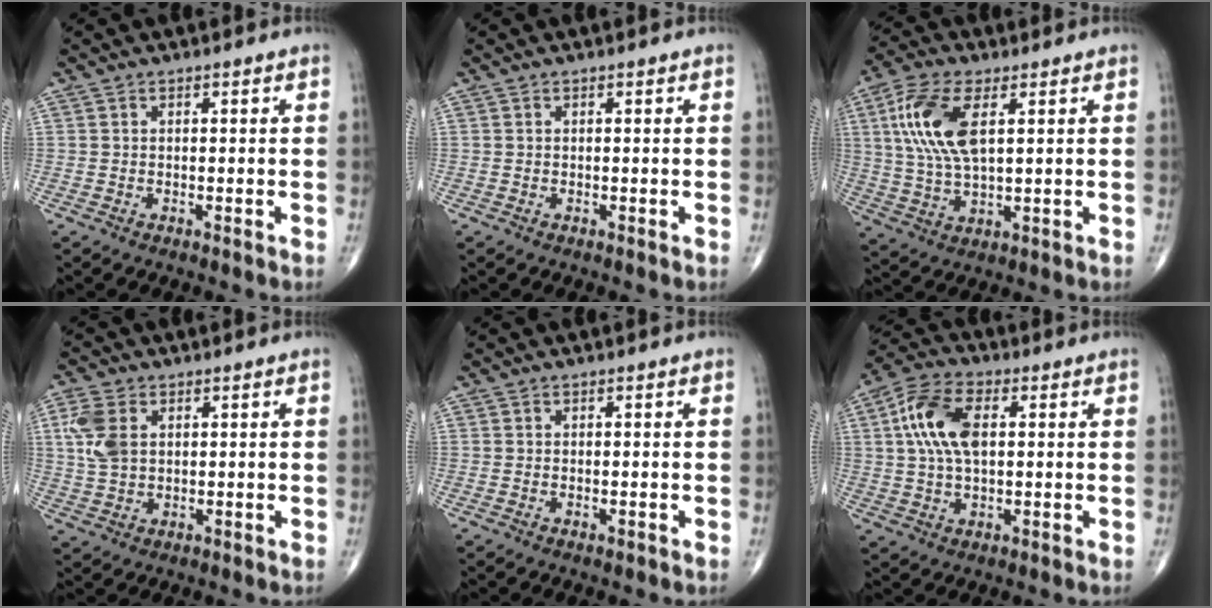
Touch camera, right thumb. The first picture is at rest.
{"total": 0.0}
{"total": 13.1, "force": [3.7, 5.8, 11.1], "torque": [-0.243, -0.001, 0.075]}
{"total": 7.2, "force": [1.9, 4.7, 5.1], "torque": [-0.112, 0.002, 0.042]}
{"total": 0.5, "force": [-0.2, 0.2, 0.5], "torque": [-0.006, -0.002, -0.002]}
{"total": 11.9, "force": [2.3, 6.4, 9.7], "torque": [-0.197, 0.014, 0.040]}